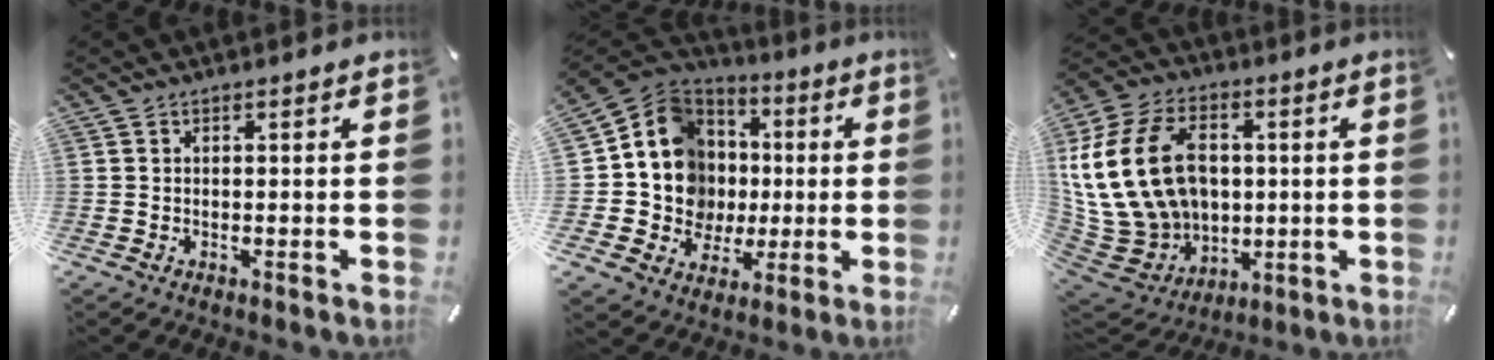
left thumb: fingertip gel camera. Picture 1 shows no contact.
{"total": 15.0, "force": [0.1, 14.2, 4.9], "torque": [-0.092, -0.017, 0.025]}
{"total": 23.3, "force": [3.1, 17.6, 15.0], "torque": [-0.315, -0.003, 0.063]}